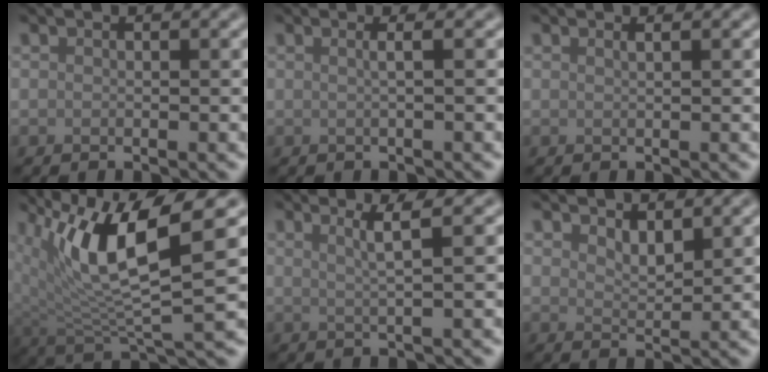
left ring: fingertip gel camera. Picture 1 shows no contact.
{"total": 1.9, "force": [0.4, 0.8, 1.7], "torque": [-0.012, -0.001, -0.016]}
{"total": 0.9, "force": [0.5, 0.4, 0.6], "torque": [-0.002, -0.002, 0.001]}
{"total": 9.1, "force": [3.4, 2.7, 8.0], "torque": [-0.154, -0.005, 0.063]}
{"total": 2.6, "force": [1.0, 0.5, 2.3], "torque": [-0.037, 0.005, 0.014]}
{"total": 1.9, "force": [1.5, 0.7, 1.1], "torque": [-0.020, -0.005, 0.029]}